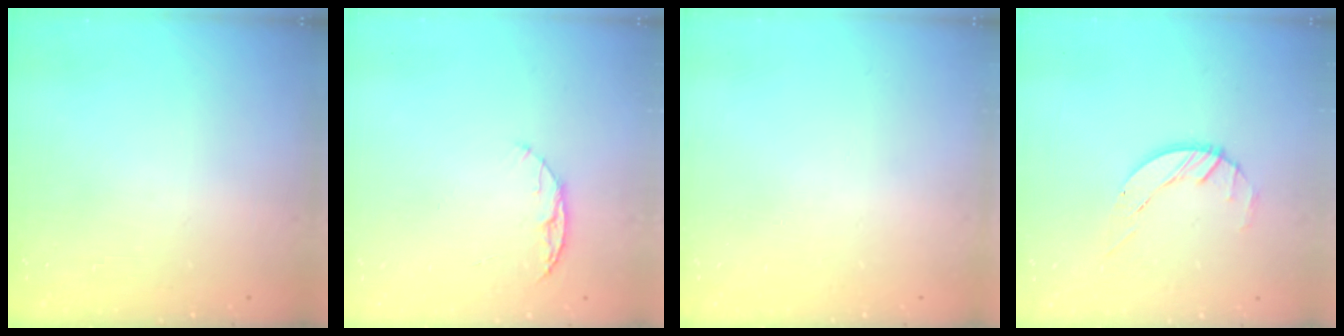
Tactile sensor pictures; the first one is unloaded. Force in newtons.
{"total": 6.1, "press": 6.0, "slide": 0.7}
{"total": 0.0}
{"total": 3.4, "press": 3.4, "slide": 0.4}